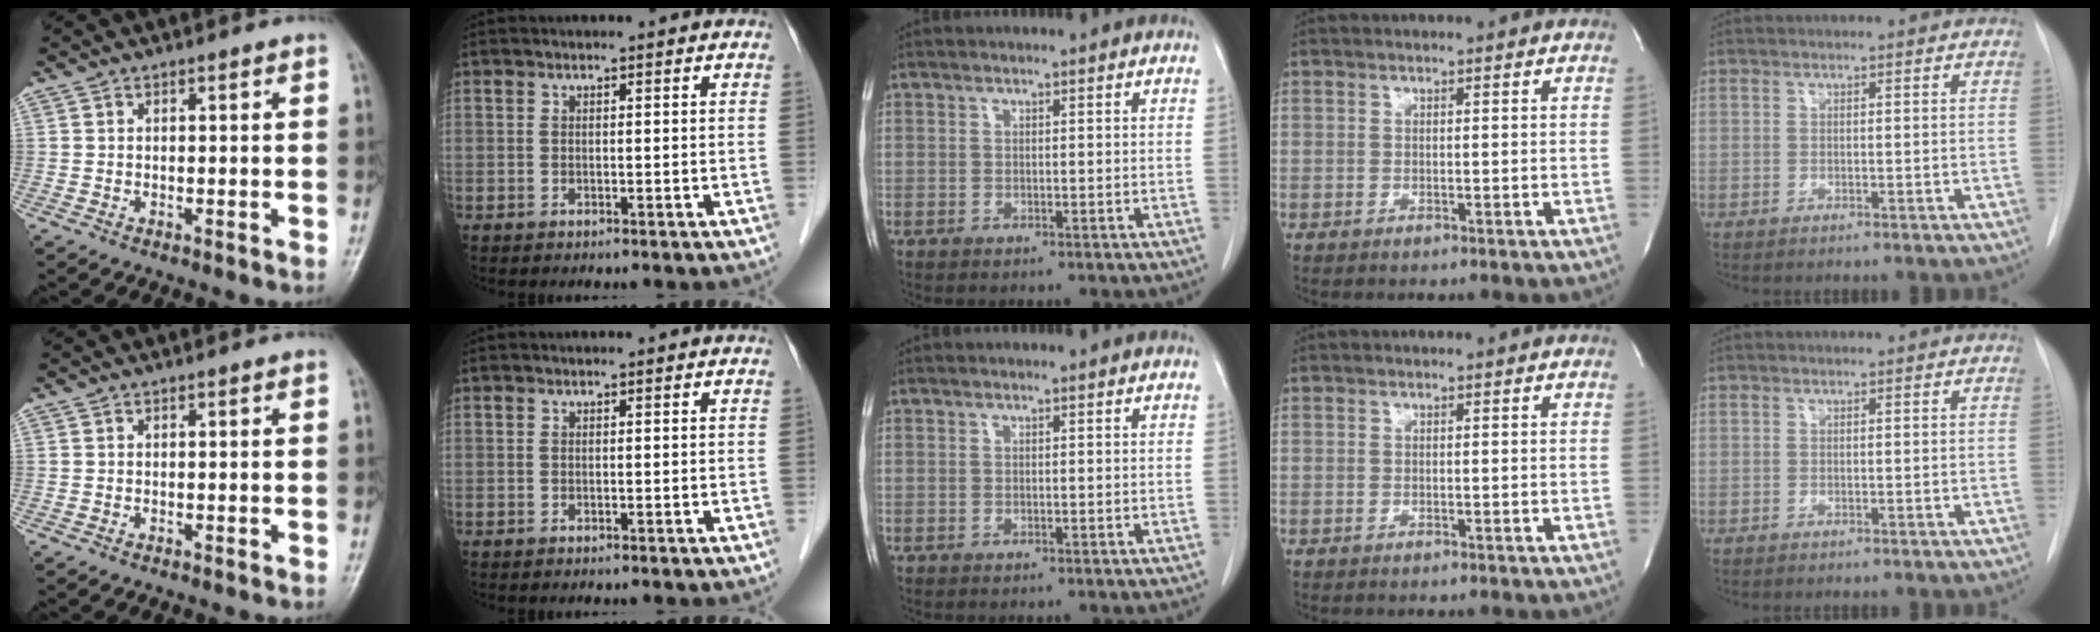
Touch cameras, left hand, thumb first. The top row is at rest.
{}